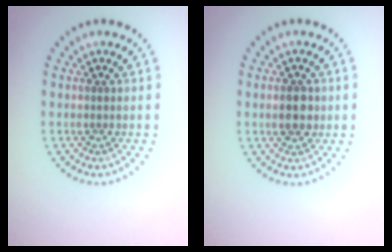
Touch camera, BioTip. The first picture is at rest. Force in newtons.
{"total": 2.4, "press": 2.4, "slide": 0.1}